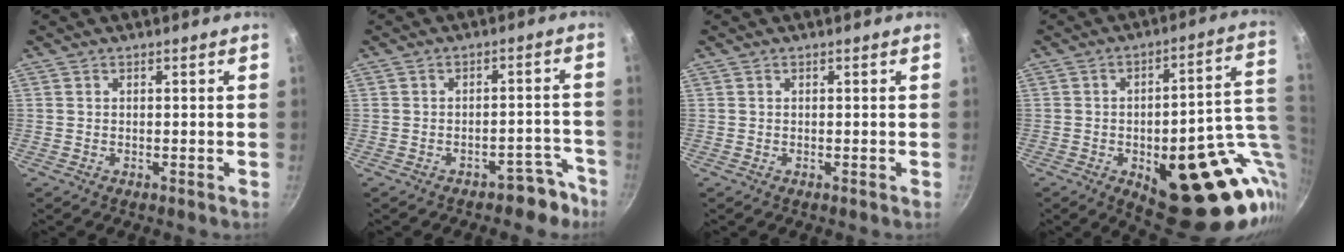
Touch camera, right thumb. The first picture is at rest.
{"total": 5.6, "force": [-4.2, 3.1, 2.2], "torque": [0.021, 0.064, -0.036]}
{"total": 0.0}
{"total": 25.7, "force": [-5.5, 11.2, 22.5], "torque": [-0.227, 0.007, -0.060]}